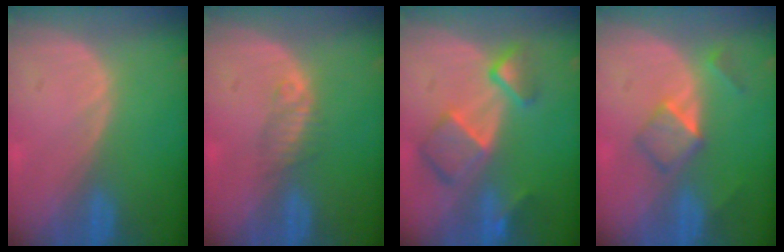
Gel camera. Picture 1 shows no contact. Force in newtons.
{"total": 2.2, "press": 1.9, "slide": 1.0}
{"total": 7.9, "press": 6.8, "slide": 3.9}
{"total": 5.3, "press": 4.5, "slide": 2.7}